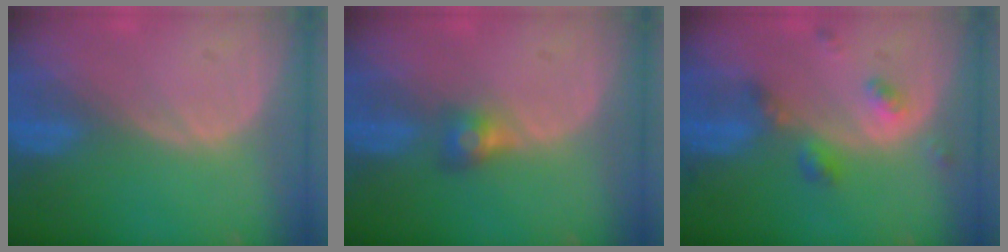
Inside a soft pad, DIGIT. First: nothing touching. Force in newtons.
{"total": 2.8, "press": 2.6, "slide": 1.0}
{"total": 4.8, "press": 4.3, "slide": 2.1}